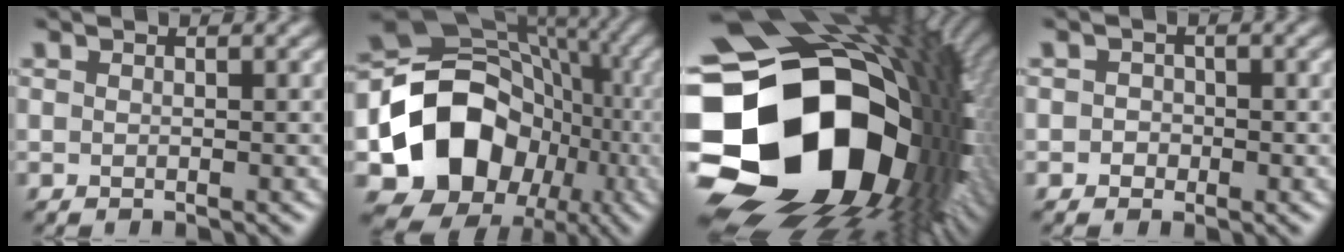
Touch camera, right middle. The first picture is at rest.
{"total": 13.2, "force": [-3.7, 11.0, 6.3], "torque": [-0.110, -0.002, -0.070]}
{"total": 23.1, "force": [-2.7, 17.5, 14.8], "torque": [-0.319, -0.054, -0.023]}
{"total": 1.3, "force": [-0.3, 1.2, 0.3], "torque": [0.011, -0.001, -0.011]}